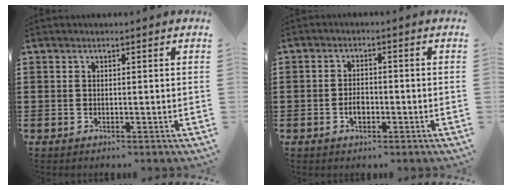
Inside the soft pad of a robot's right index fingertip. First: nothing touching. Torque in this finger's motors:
{"motor_torque": [1.71, 0.43, 0.46, 0.01]}